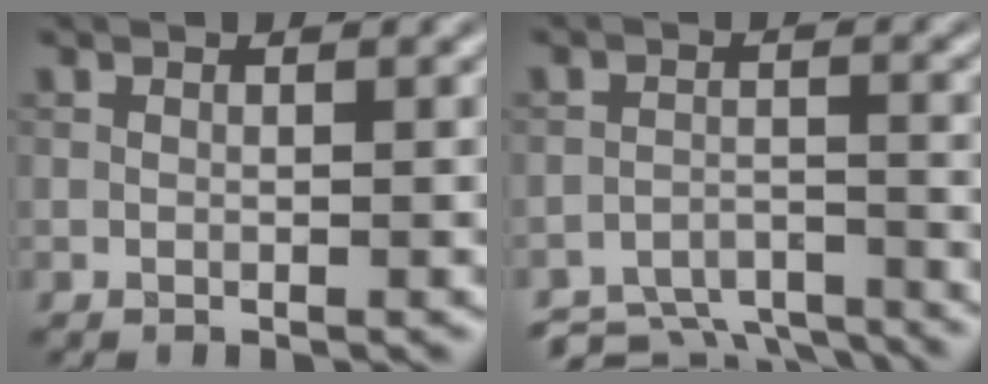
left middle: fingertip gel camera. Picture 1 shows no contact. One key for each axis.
{"total": 7.7, "fx": -7.3, "fy": 2.1, "fz": 1.6, "tx": -0.029, "ty": -0.017, "tz": -0.105}